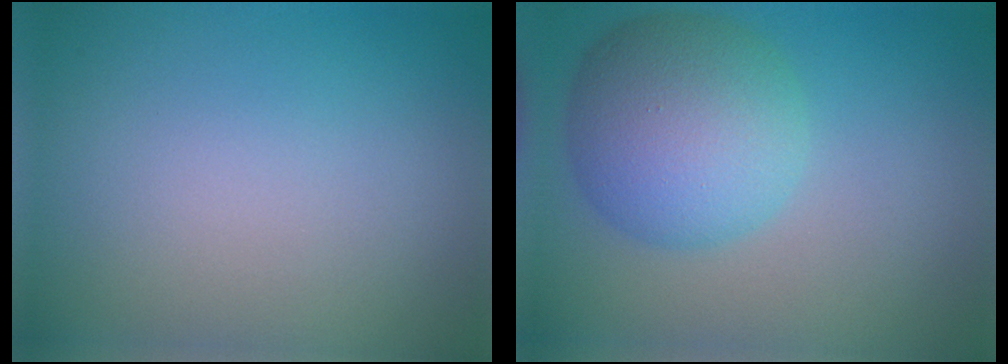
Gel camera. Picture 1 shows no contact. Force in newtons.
{"total": 7.9, "press": 7.9, "slide": 0.1}